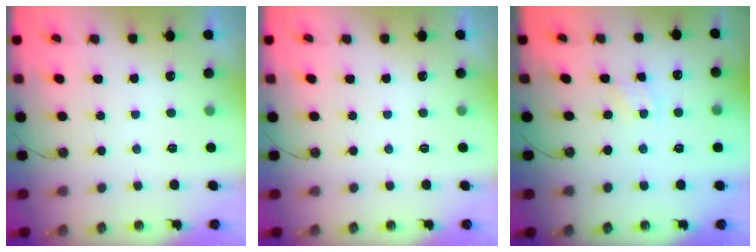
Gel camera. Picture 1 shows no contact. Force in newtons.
{"total": 0.0}
{"total": 1.9, "press": 1.9, "slide": 0.4}